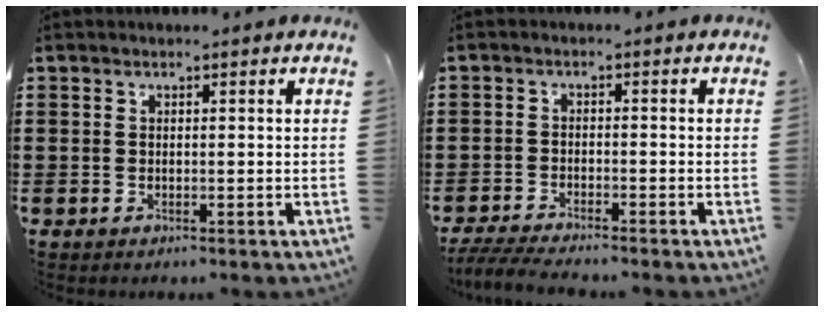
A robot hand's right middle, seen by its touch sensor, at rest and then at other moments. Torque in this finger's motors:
{"motor_torque": [0.92, -0.02, 0.14, 0.04]}